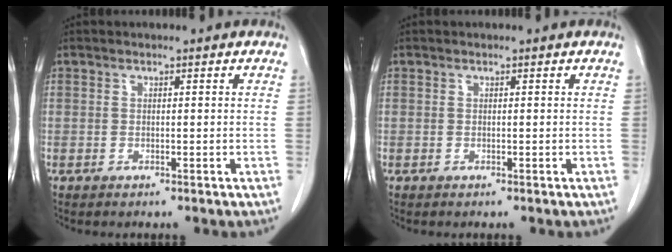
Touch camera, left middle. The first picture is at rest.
{"total": 0.0}